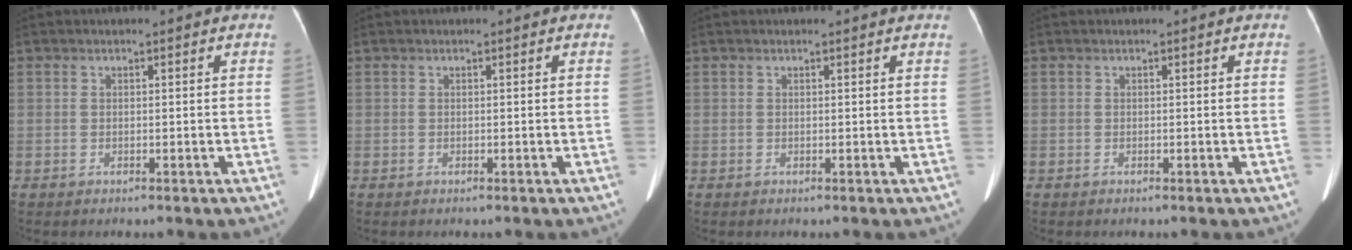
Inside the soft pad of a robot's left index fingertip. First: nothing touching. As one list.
[{"total": 0.0}, {"total": 0.0}, {"total": 0.0}]